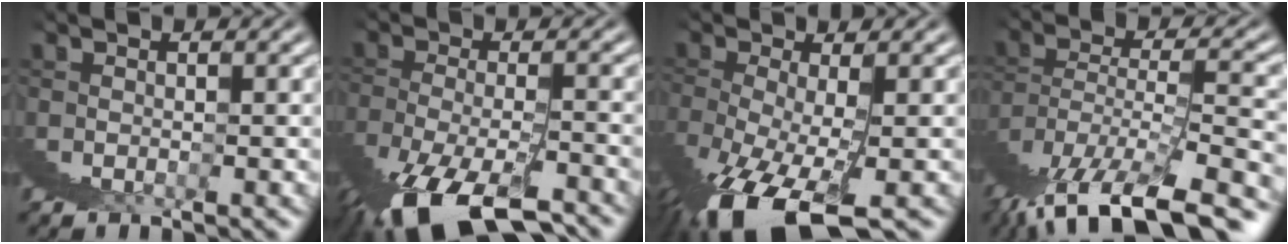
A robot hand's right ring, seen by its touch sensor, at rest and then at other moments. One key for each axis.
{"total": 6.6, "fx": -4.8, "fy": 1.9, "fz": 4.1, "tx": -0.088, "ty": -0.025, "tz": -0.064}
{"total": 5.4, "fx": -3.5, "fy": 1.4, "fz": 3.9, "tx": -0.079, "ty": -0.024, "tz": -0.040}
{"total": 6.7, "fx": -2.7, "fy": 3.1, "fz": 5.3, "tx": -0.088, "ty": 0.003, "tz": -0.041}